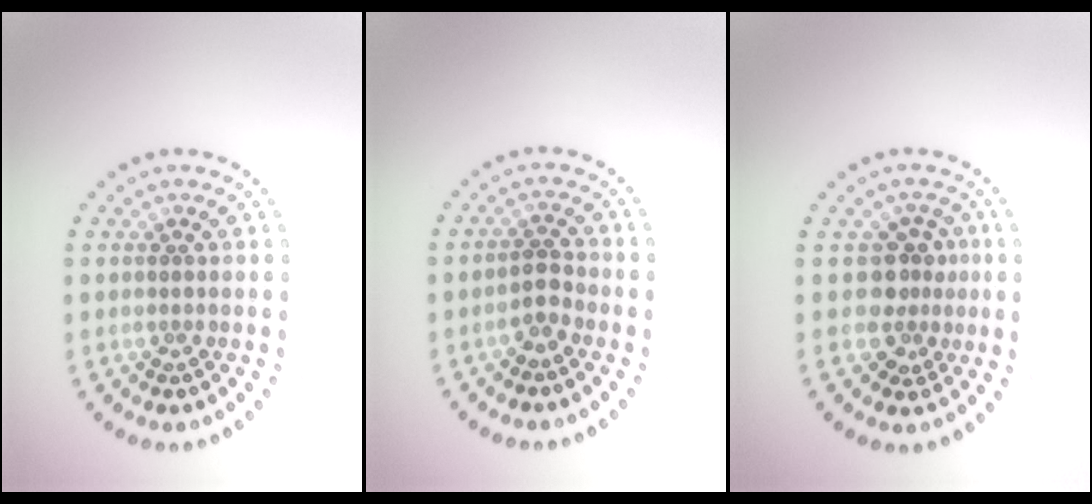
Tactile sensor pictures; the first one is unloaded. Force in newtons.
{"total": 1.9, "press": 1.7, "slide": 0.7}
{"total": 2.8, "press": 2.1, "slide": 1.9}